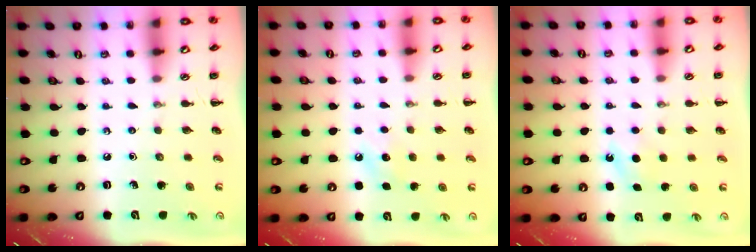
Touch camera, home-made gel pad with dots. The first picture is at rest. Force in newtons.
{"total": 5.6, "press": 5.4, "slide": 1.5}
{"total": 4.5, "press": 4.2, "slide": 1.4}